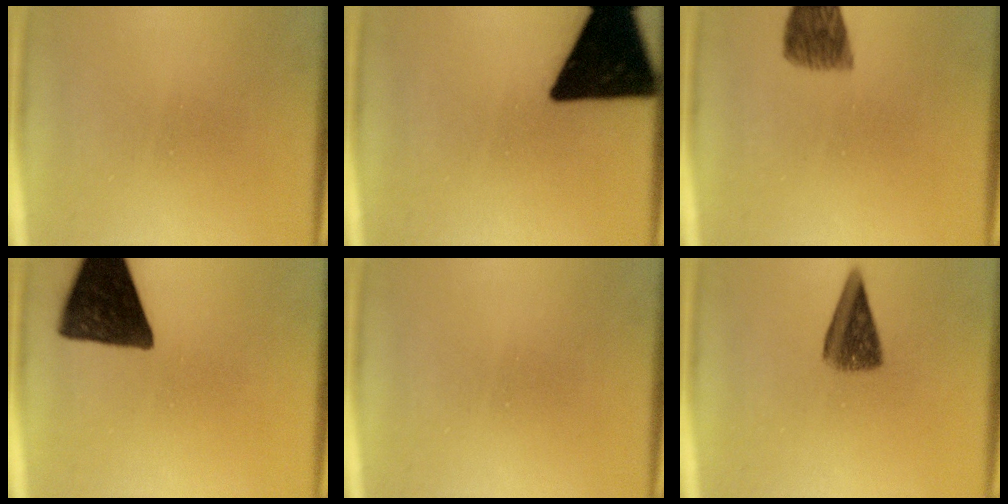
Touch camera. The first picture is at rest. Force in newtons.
{"total": 18.0}
{"total": 6.4}
{"total": 13.3}
{"total": 0.0}
{"total": 5.6}